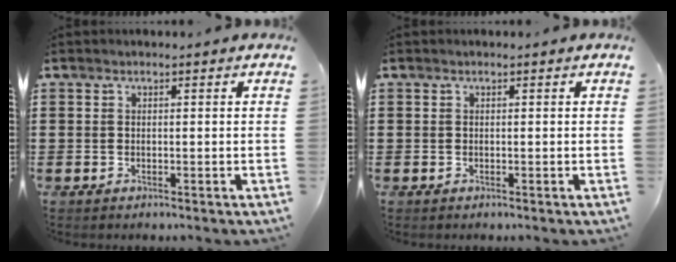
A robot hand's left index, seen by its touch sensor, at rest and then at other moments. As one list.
[{"total": 0.0}]